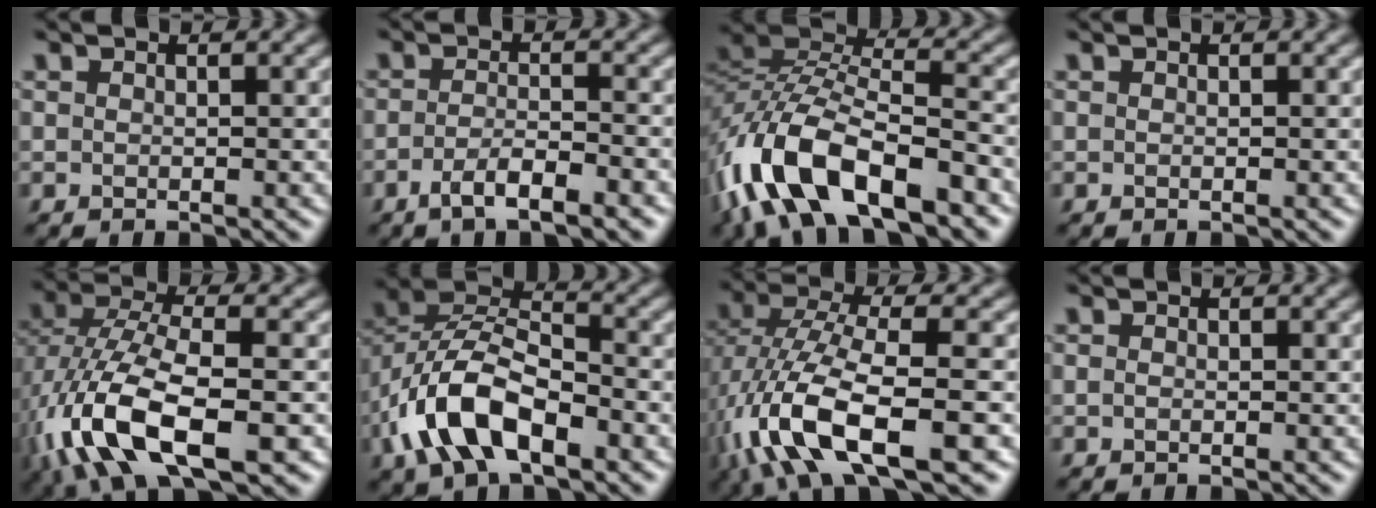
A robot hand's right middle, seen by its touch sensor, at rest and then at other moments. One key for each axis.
{"total": 3.9, "fx": -2.5, "fy": 0.9, "fz": 2.9, "tx": -0.054, "ty": -0.001, "tz": -0.044}
{"total": 13.1, "fx": -7.9, "fy": 5.8, "fz": 8.6, "tx": -0.175, "ty": 0.006, "tz": -0.160}
{"total": 0.0}
{"total": 11.5, "fx": -4.3, "fy": 5.6, "fz": 9.0, "tx": -0.201, "ty": -0.005, "tz": -0.078}
{"total": 9.7, "fx": -4.3, "fy": 5.1, "fz": 7.1, "tx": -0.149, "ty": 0.012, "tz": -0.091}
{"total": 10.8, "fx": -4.3, "fy": 4.4, "fz": 8.9, "tx": -0.184, "ty": -0.001, "tz": -0.082}
{"total": 0.0}